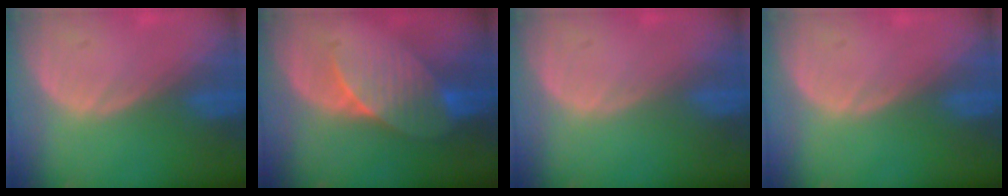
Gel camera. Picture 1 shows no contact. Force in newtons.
{"total": 7.4, "press": 6.9, "slide": 2.6}
{"total": 0.0}
{"total": 0.0}